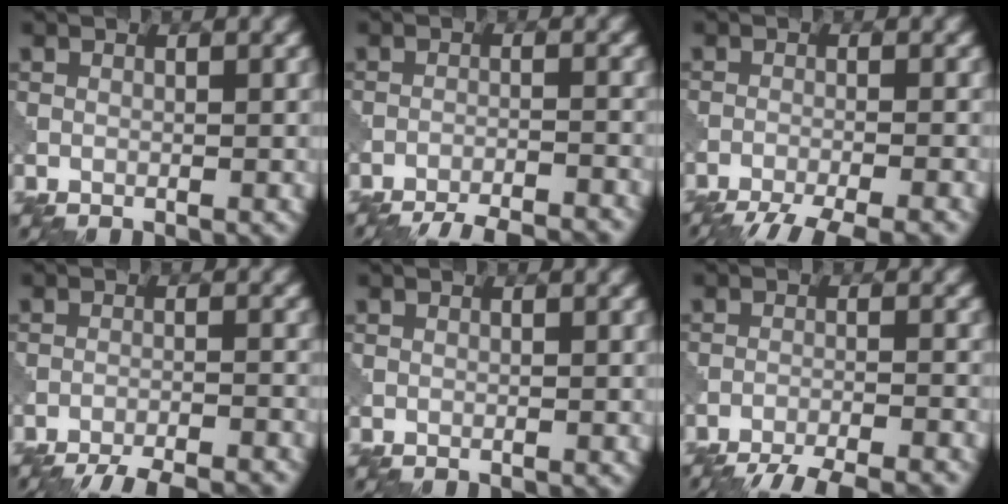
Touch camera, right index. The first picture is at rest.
{"total": 9.3, "force": [-8.8, 1.7, 2.4], "torque": [-0.026, 0.002, -0.121]}
{"total": 7.3, "force": [-6.2, 1.2, 3.7], "torque": [-0.056, -0.020, -0.098]}
{"total": 9.0, "force": [-8.4, 1.6, 2.6], "torque": [-0.032, -0.002, -0.118]}
{"total": 0.0}
{"total": 9.1, "force": [-8.4, 1.6, 3.0], "torque": [-0.040, -0.009, -0.123]}